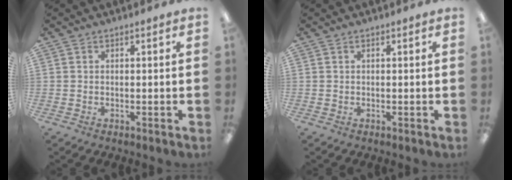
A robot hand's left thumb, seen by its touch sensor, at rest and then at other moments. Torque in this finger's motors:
{"motor_torque": [0.00, 0.00, -0.04, -0.04, 0.00]}